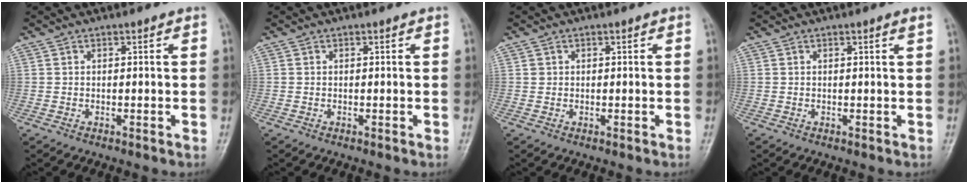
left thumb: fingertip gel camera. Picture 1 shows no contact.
{"total": 0.0}
{"total": 0.7, "force": [0.1, 0.7, 0.1], "torque": [0.003, 0.002, 0.003]}
{"total": 0.7, "force": [0.4, -0.2, 0.6], "torque": [-0.014, -0.002, 0.006]}